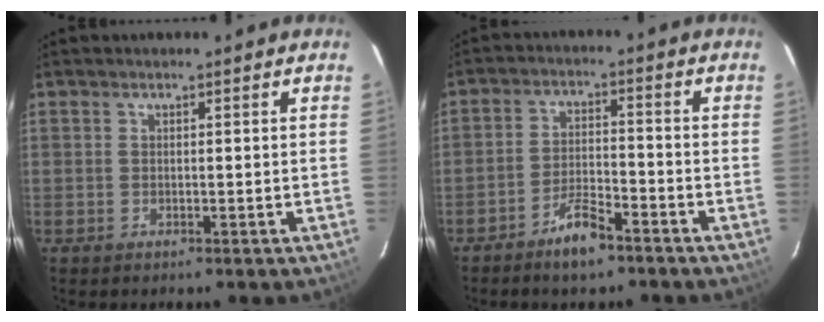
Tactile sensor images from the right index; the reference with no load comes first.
{"total": 6.3, "force": [-4.8, 1.7, 3.8], "torque": [-0.087, 0.005, -0.083]}